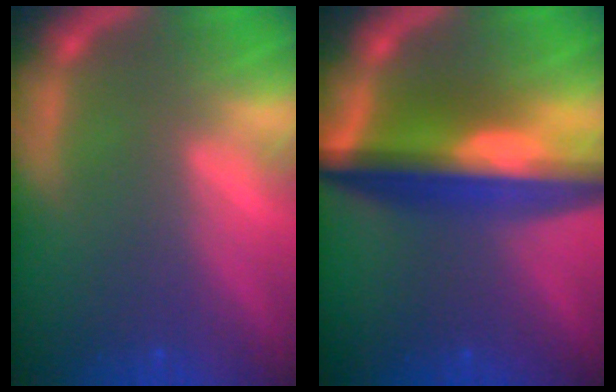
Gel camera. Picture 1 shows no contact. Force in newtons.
{"total": 10.0}